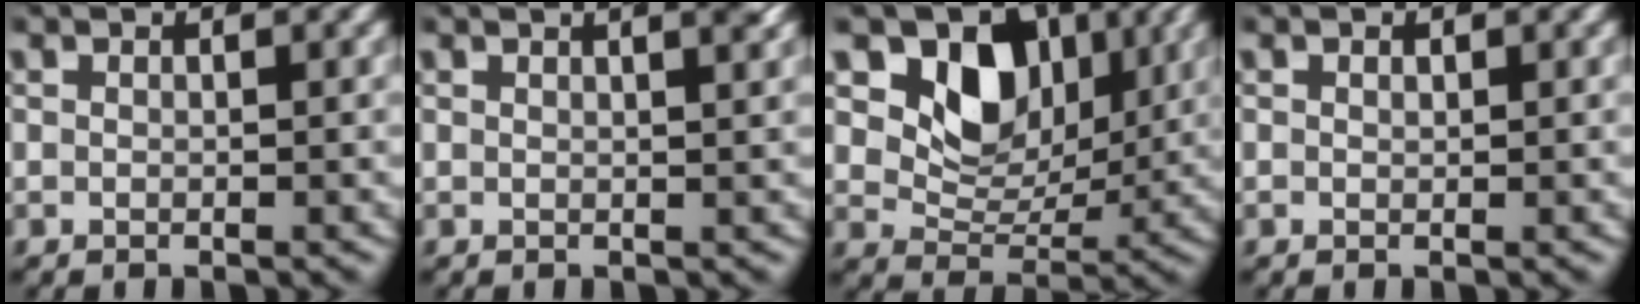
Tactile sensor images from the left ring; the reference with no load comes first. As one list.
[{"total": 2.7, "force": [1.4, 0.3, 2.3], "torque": [-0.017, 0.010, 0.019]}, {"total": 10.6, "force": [3.4, 7.9, 6.1], "torque": [-0.108, -0.013, 0.058]}, {"total": 0.6, "force": [0.2, 0.5, 0.3], "torque": [-0.007, -0.008, 0.008]}]